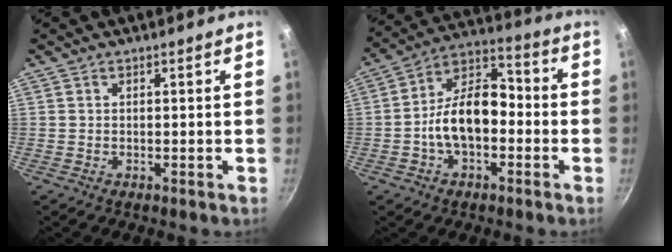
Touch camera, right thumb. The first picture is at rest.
{"total": 15.0, "force": [-2.4, 9.8, 11.1], "torque": [-0.149, 0.053, -0.057]}